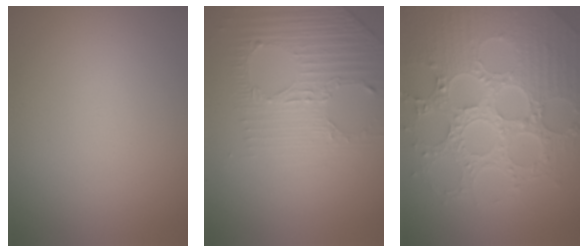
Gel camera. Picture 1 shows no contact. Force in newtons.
{"total": 4.5, "press": 3.0, "slide": 3.4}
{"total": 8.2, "press": 6.0, "slide": 5.5}